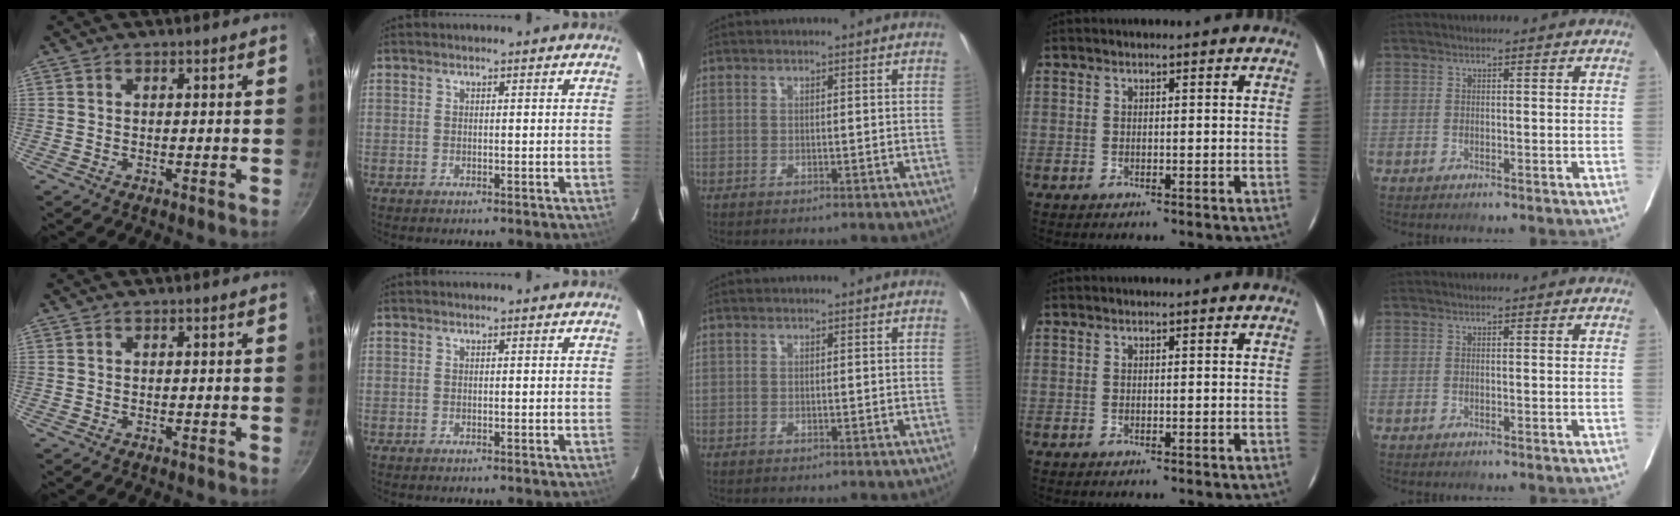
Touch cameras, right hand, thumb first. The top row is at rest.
{}